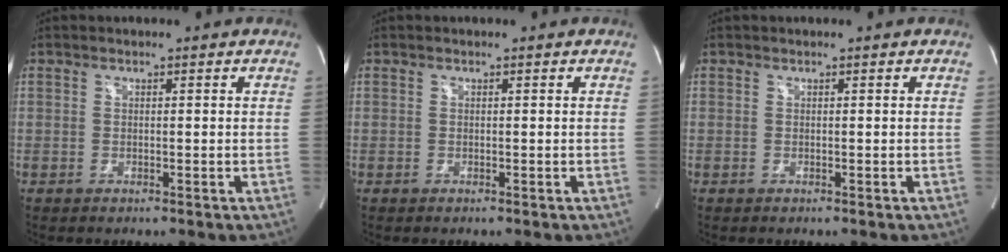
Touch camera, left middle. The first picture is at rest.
{"total": 0.0}
{"total": 0.0}